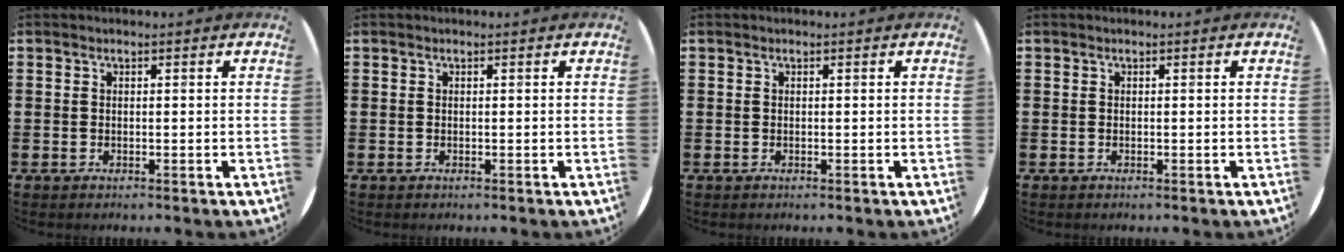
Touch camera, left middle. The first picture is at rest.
{"total": 0.0}
{"total": 0.0}
{"total": 0.0}